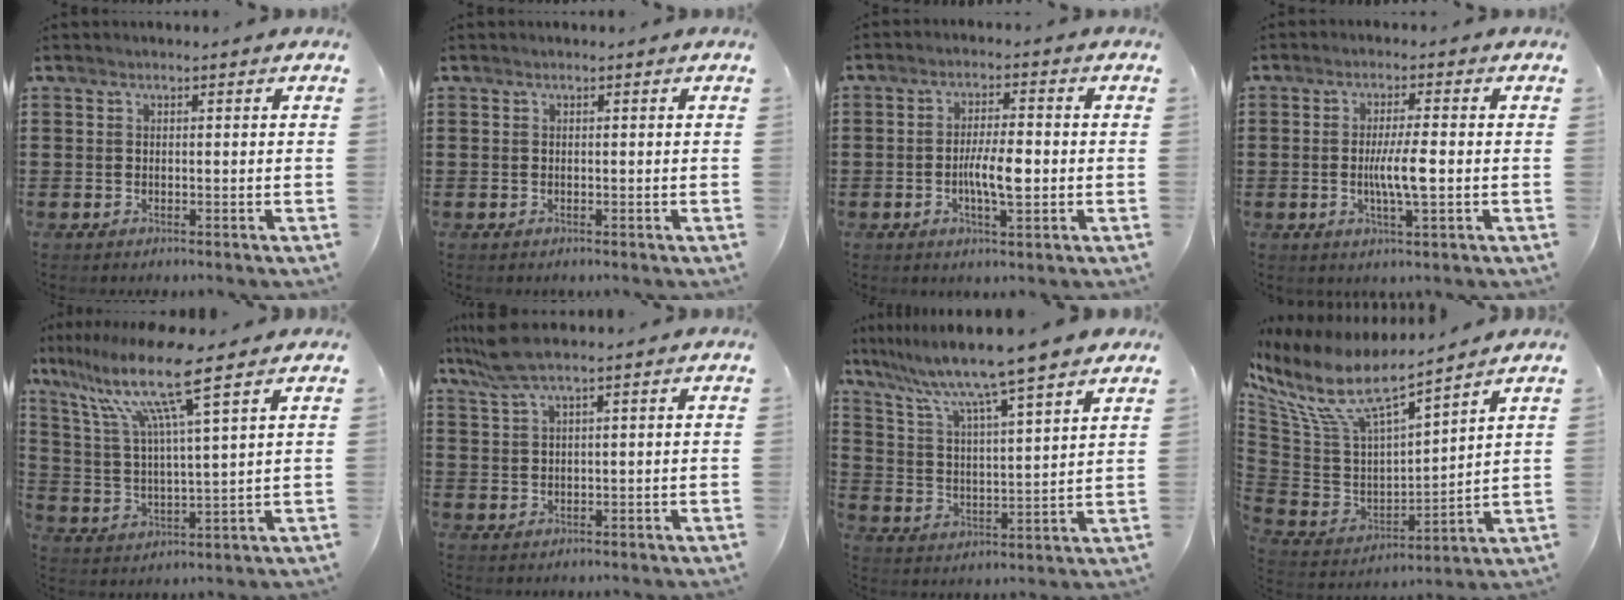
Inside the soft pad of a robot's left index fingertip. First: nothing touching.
{"total": 0.0}
{"total": 5.9, "force": [-0.8, 1.6, 5.6], "torque": [-0.096, 0.000, -0.020]}
{"total": 5.5, "force": [-0.5, 0.8, 5.4], "torque": [-0.102, -0.002, -0.013]}
{"total": 11.3, "force": [8.1, 0.1, 7.9], "torque": [-0.181, -0.040, 0.130]}
{"total": 4.3, "force": [2.9, 0.3, 3.2], "torque": [-0.068, 0.002, 0.054]}
{"total": 8.9, "force": [7.7, -0.8, 4.3], "torque": [-0.115, -0.053, 0.124]}
{"total": 10.9, "force": [6.7, 3.2, 7.9], "torque": [-0.178, -0.043, 0.112]}